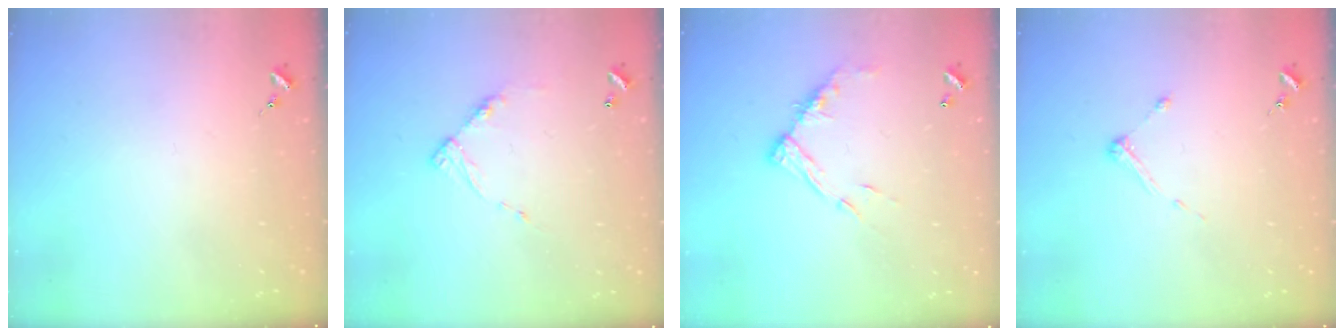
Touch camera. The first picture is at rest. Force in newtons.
{"total": 8.8, "press": 8.8, "slide": 0.5}
{"total": 12.1, "press": 12.1, "slide": 1.1}
{"total": 3.9, "press": 3.8, "slide": 0.4}